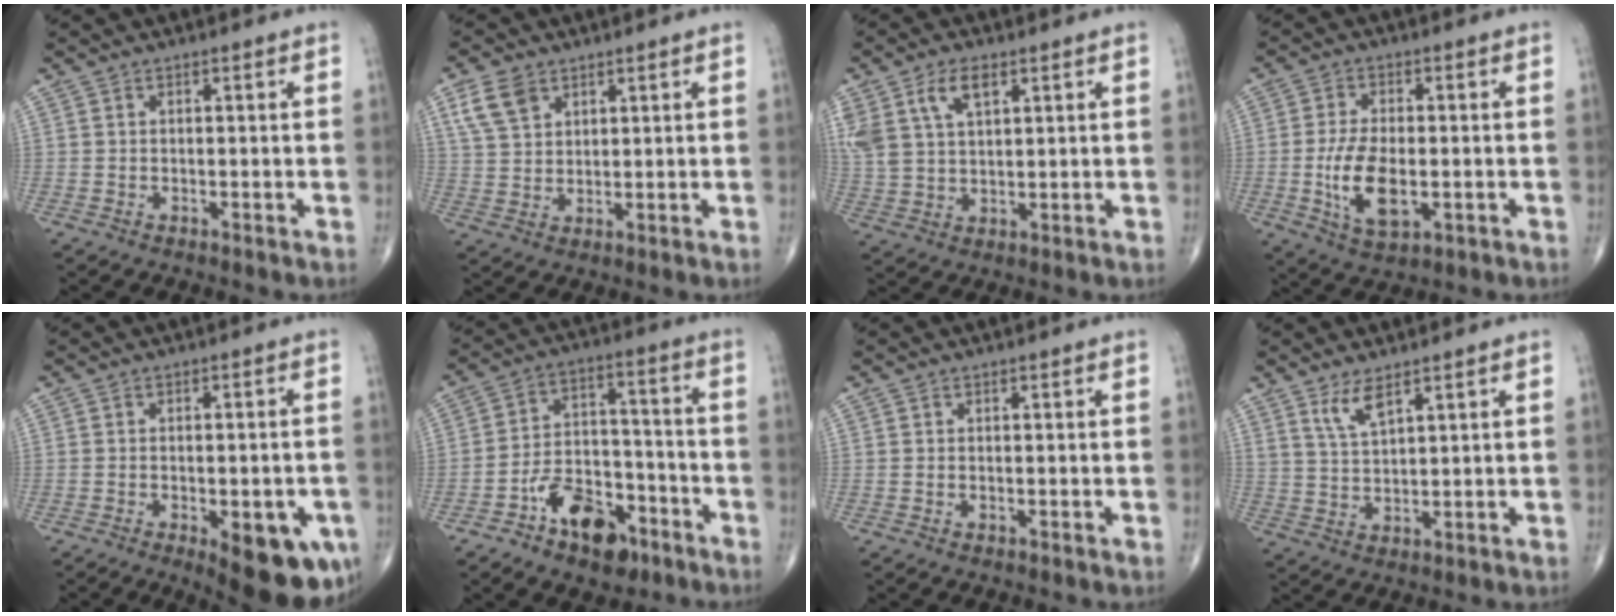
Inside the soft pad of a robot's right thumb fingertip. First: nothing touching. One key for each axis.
{"total": 6.7, "fx": 3.6, "fy": 4.4, "fz": 3.6, "tx": -0.061, "ty": -0.008, "tz": 0.074}
{"total": 10.1, "fx": 4.9, "fy": 5.5, "fz": 7.0, "tx": -0.148, "ty": -0.006, "tz": 0.101}
{"total": 10.0, "fx": -1.8, "fy": 5.0, "fz": 8.5, "tx": -0.159, "ty": -0.005, "tz": -0.028}
{"total": 14.0, "fx": -5.6, "fy": 5.6, "fz": 11.5, "tx": -0.108, "ty": 0.006, "tz": -0.058}
{"total": 13.6, "fx": -7.7, "fy": 7.6, "fz": 8.1, "tx": -0.099, "ty": 0.062, "tz": -0.128}
{"total": 0.0}
{"total": 4.7, "fx": 3.1, "fy": 1.4, "fz": 3.2, "tx": -0.064, "ty": -0.023, "tz": 0.068}